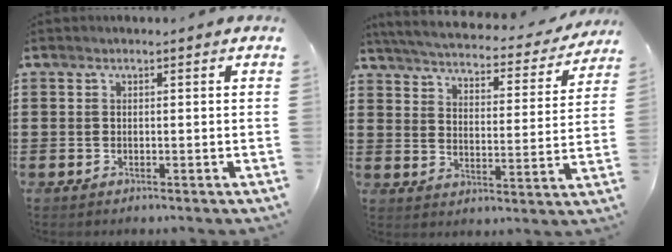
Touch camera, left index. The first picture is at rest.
{"total": 4.1, "force": [4.0, 0.1, 1.2], "torque": [-0.046, -0.031, 0.061]}